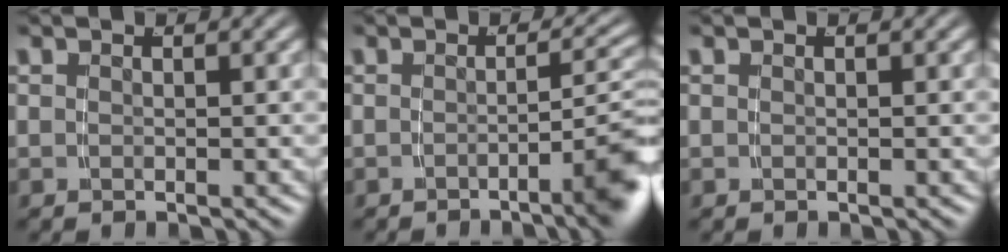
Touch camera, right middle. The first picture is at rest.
{"total": 5.1, "force": [-2.1, 0.9, 4.6], "torque": [-0.038, 0.008, -0.040]}
{"total": 0.0}